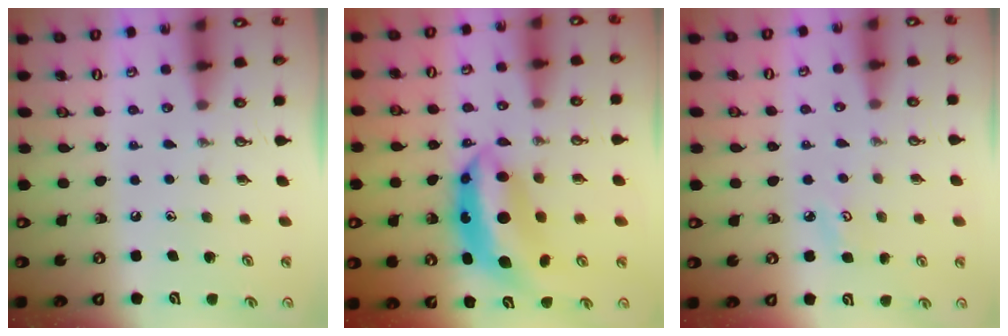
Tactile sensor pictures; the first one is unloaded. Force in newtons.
{"total": 9.6, "press": 9.6, "slide": 0.7}
{"total": 3.7, "press": 3.7, "slide": 0.5}